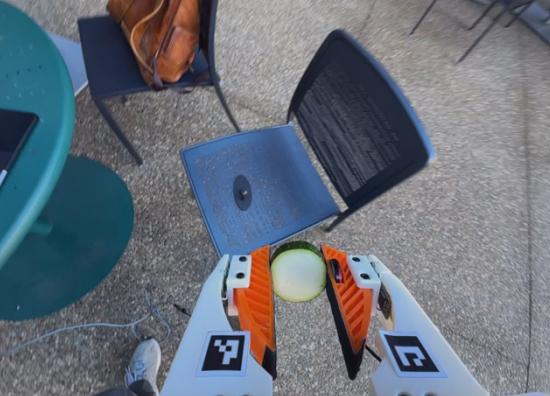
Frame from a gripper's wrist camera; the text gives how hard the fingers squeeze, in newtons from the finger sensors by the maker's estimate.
{"total": 11.6, "left": 11.4, "right": 11.7}